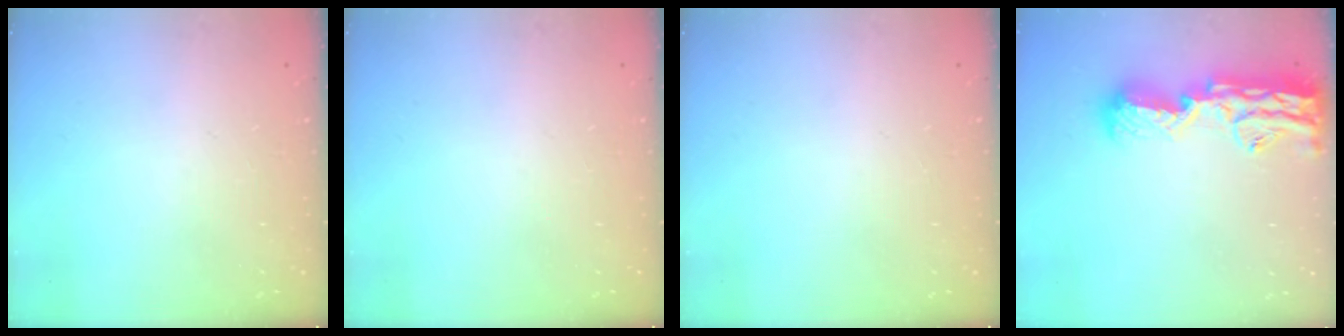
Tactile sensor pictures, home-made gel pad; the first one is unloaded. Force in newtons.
{"total": 0.0}
{"total": 0.0}
{"total": 18.1, "press": 17.4, "slide": 5.2}